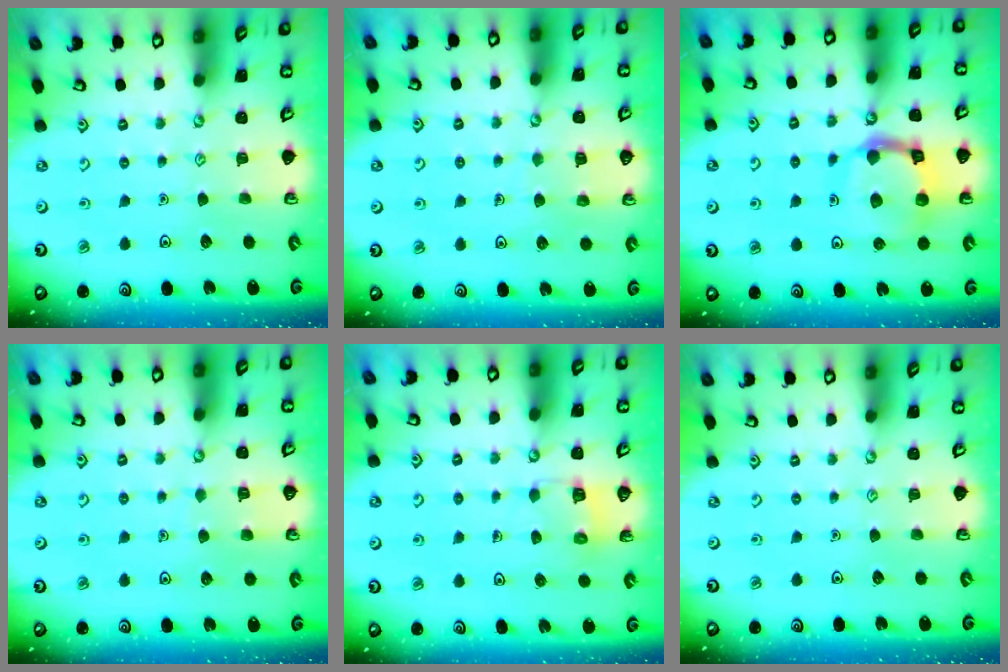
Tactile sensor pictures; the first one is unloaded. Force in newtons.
{"total": 4.3, "press": 4.3, "slide": 0.4}
{"total": 12.4, "press": 12.3, "slide": 1.4}
{"total": 3.3, "press": 3.3, "slide": 0.2}
{"total": 5.0, "press": 5.0, "slide": 0.3}
{"total": 0.0}